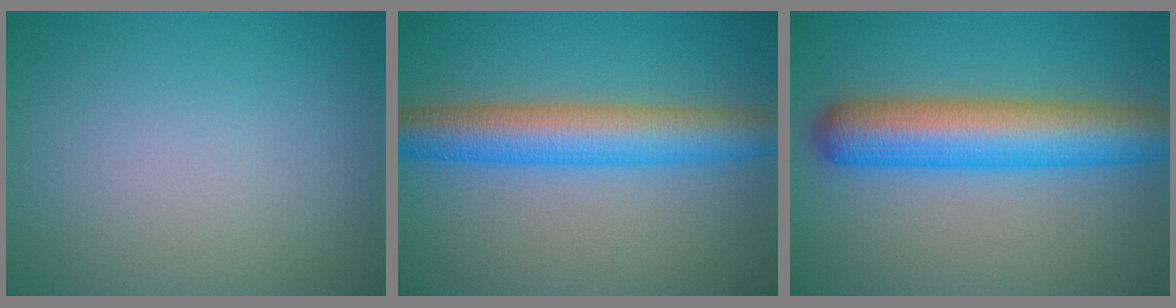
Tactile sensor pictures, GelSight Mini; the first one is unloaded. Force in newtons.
{"total": 7.0, "press": 7.0, "slide": 0.2}
{"total": 8.7, "press": 8.7, "slide": 0.2}